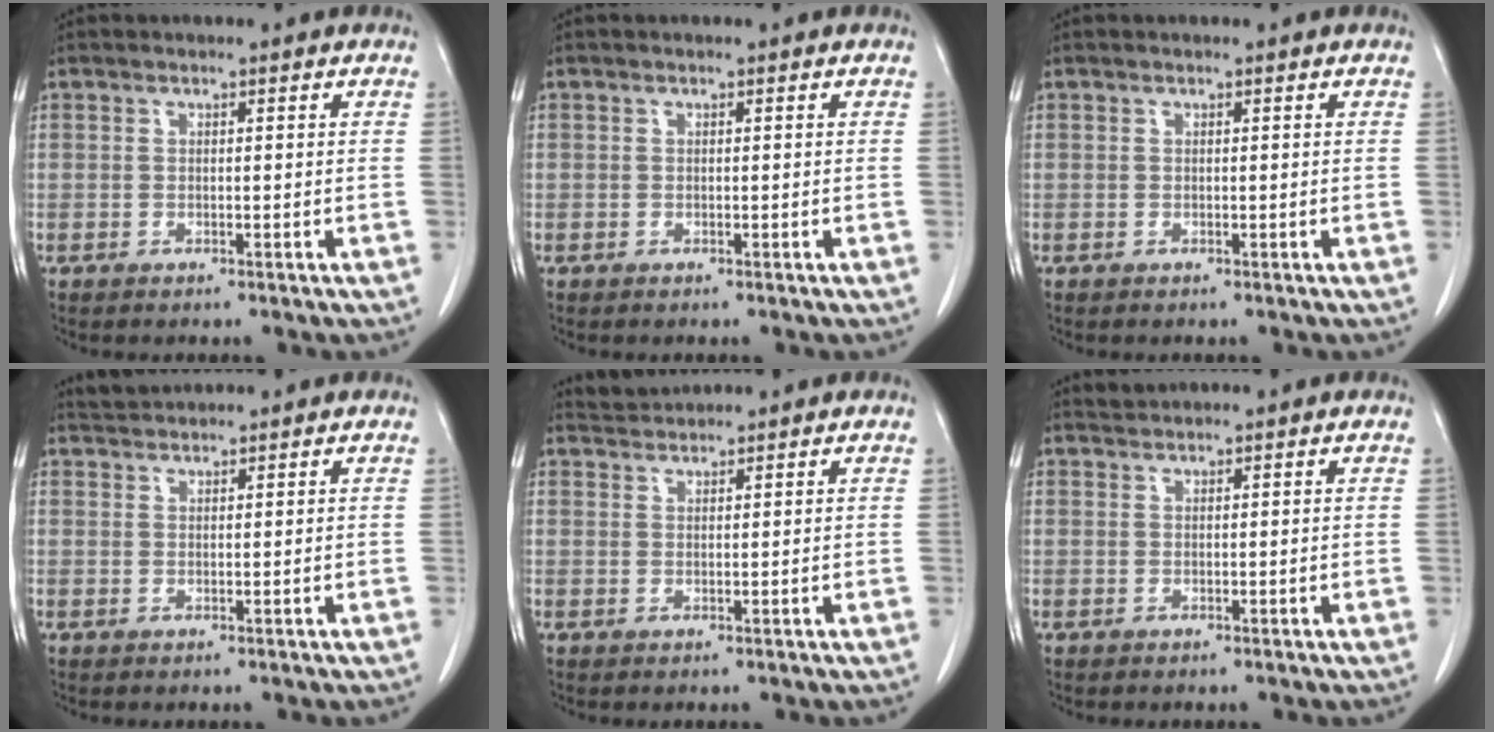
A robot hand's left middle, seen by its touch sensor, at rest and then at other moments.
{"total": 0.0}
{"total": 0.0}
{"total": 1.8, "force": [1.8, -0.1, -0.2], "torque": [-0.005, 0.013, 0.040]}
{"total": 1.9, "force": [1.7, -0.3, -0.6], "torque": [0.000, 0.008, 0.042]}
{"total": 0.8, "force": [0.7, -0.2, -0.3], "torque": [-0.004, 0.005, 0.017]}